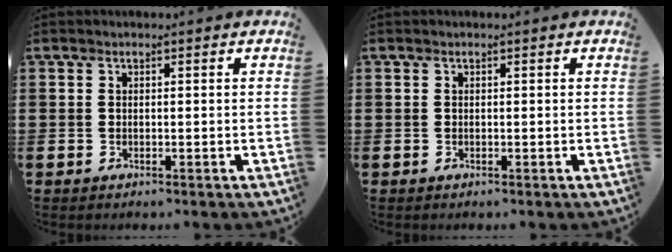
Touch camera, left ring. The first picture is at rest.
{"total": 0.0}